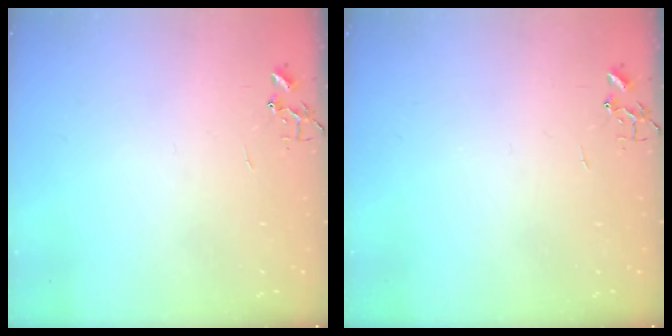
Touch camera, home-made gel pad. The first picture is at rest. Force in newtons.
{"total": 0.0}